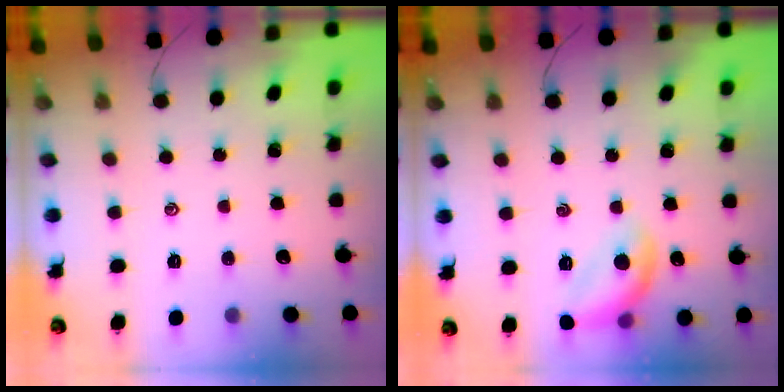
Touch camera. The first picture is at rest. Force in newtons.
{"total": 11.5, "press": 11.4, "slide": 0.7}